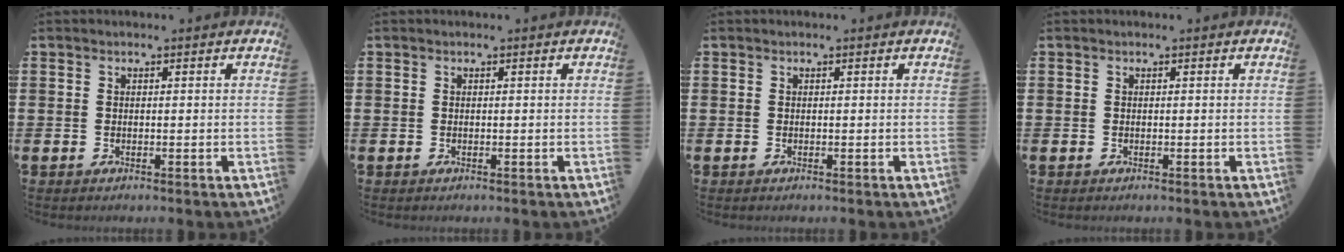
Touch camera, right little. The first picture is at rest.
{"total": 0.0}
{"total": 0.0}
{"total": 0.0}